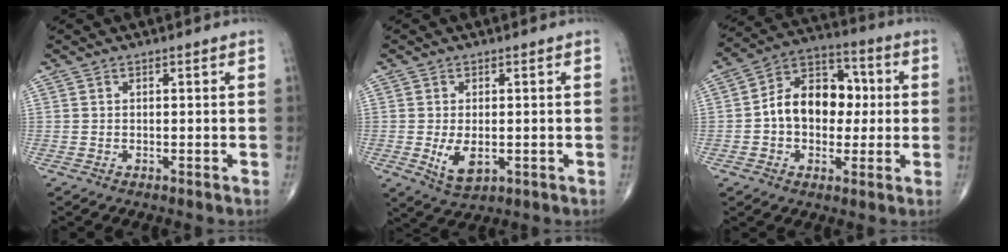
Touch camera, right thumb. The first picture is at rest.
{"total": 5.4, "force": [-0.8, 3.0, 4.4], "torque": [-0.078, -0.013, -0.006]}
{"total": 14.2, "force": [0.1, 10.1, 9.9], "torque": [-0.120, 0.035, -0.007]}